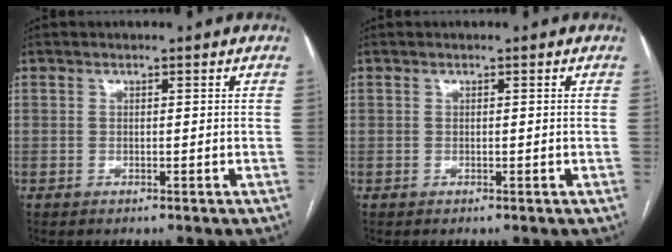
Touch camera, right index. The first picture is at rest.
{"total": 0.0}